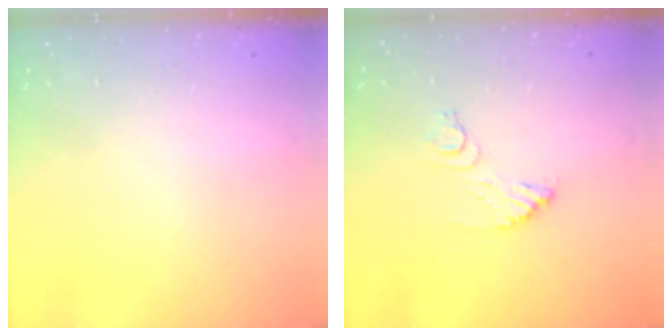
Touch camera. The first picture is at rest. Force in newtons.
{"total": 8.1, "press": 8.0, "slide": 0.7}